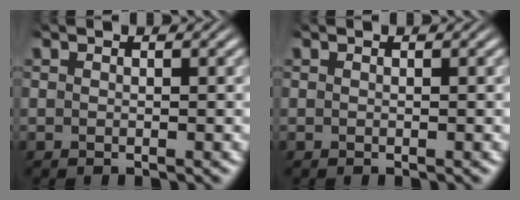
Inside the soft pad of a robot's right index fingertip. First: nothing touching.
{"total": 0.0}